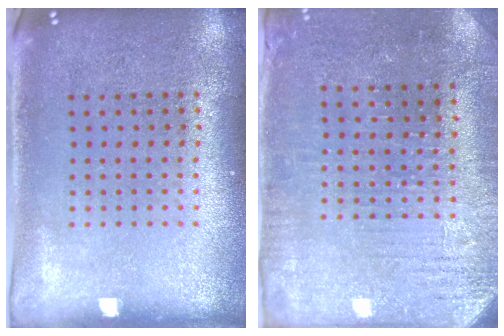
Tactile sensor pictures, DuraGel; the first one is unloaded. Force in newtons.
{"total": 2.9, "press": 2.8, "slide": 0.7}